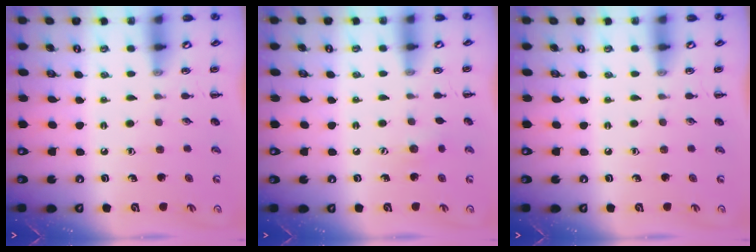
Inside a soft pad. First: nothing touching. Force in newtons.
{"total": 5.3, "press": 5.2, "slide": 1.4}
{"total": 0.0}